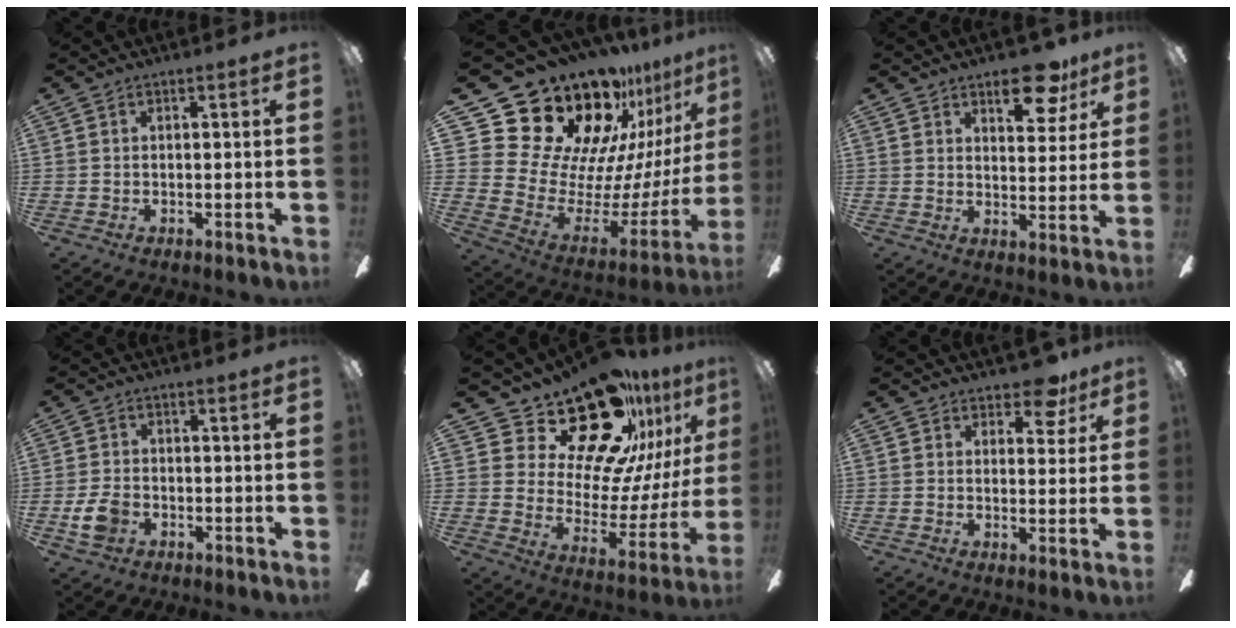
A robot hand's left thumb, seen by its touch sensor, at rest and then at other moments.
{"total": 28.3, "force": [19.5, 15.5, 13.5], "torque": [-0.212, -0.180, 0.400]}
{"total": 11.4, "force": [7.5, 5.1, 6.9], "torque": [-0.072, -0.036, 0.122]}
{"total": 6.1, "force": [-2.2, 4.1, 3.8], "torque": [-0.084, 0.009, -0.041]}
{"total": 24.6, "force": [19.2, 10.2, 11.6], "torque": [-0.172, -0.137, 0.339]}
{"total": 7.0, "force": [5.1, 3.5, 3.4], "torque": [-0.031, -0.022, 0.085]}